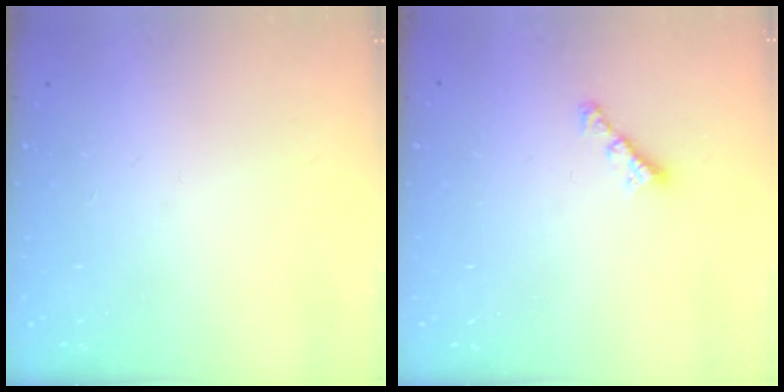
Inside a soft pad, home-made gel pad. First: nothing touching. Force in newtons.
{"total": 3.4, "press": 3.3, "slide": 0.6}